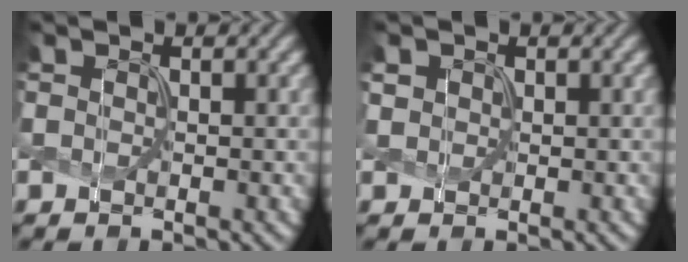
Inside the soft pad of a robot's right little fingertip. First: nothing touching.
{"total": 1.0, "force": [0.4, 0.9, 0.2], "torque": [-0.006, 0.001, 0.009]}